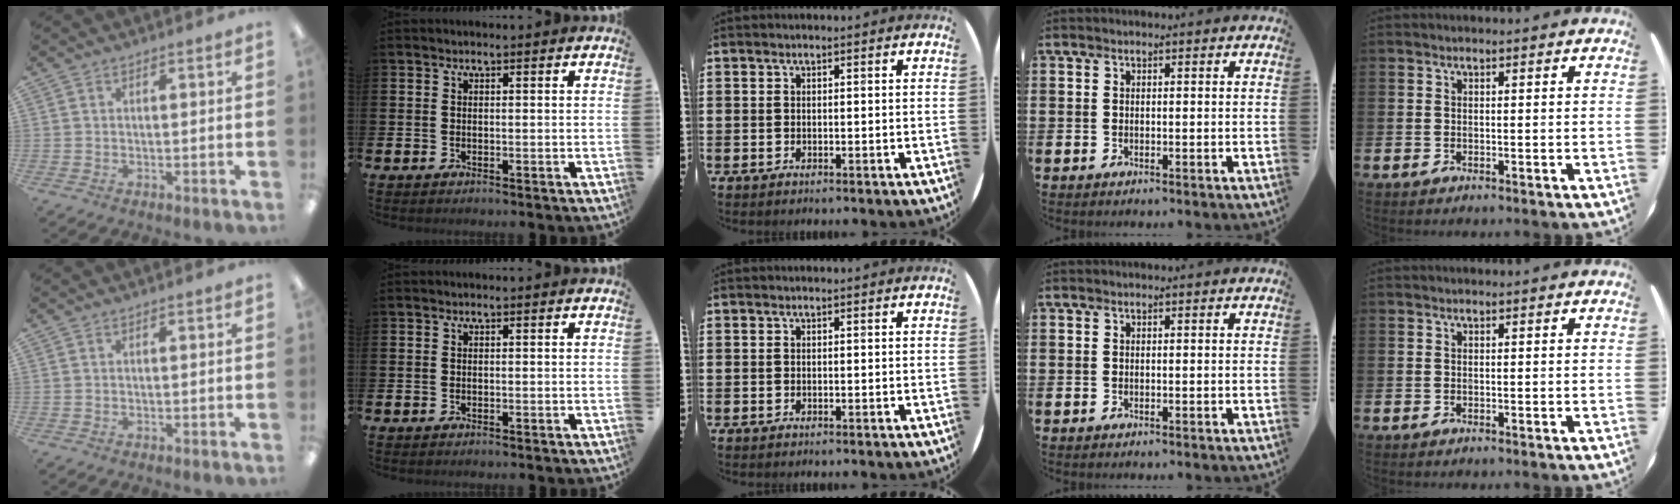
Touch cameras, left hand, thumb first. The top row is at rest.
{}